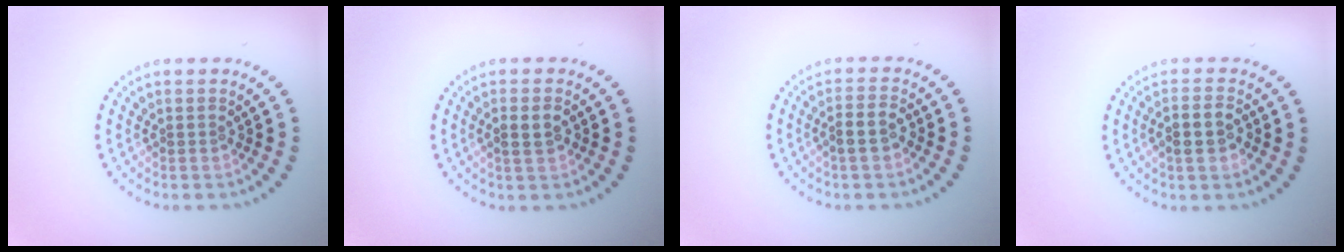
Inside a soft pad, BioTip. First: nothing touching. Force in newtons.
{"total": 2.0, "press": 2.0, "slide": 0.4}
{"total": 2.3, "press": 2.2, "slide": 0.8}
{"total": 2.7, "press": 2.7, "slide": 0.6}